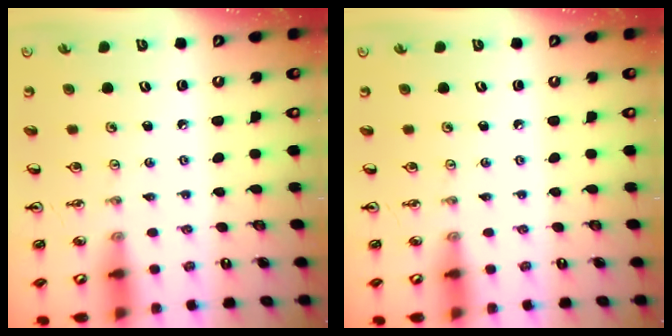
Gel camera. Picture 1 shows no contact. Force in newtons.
{"total": 0.0}